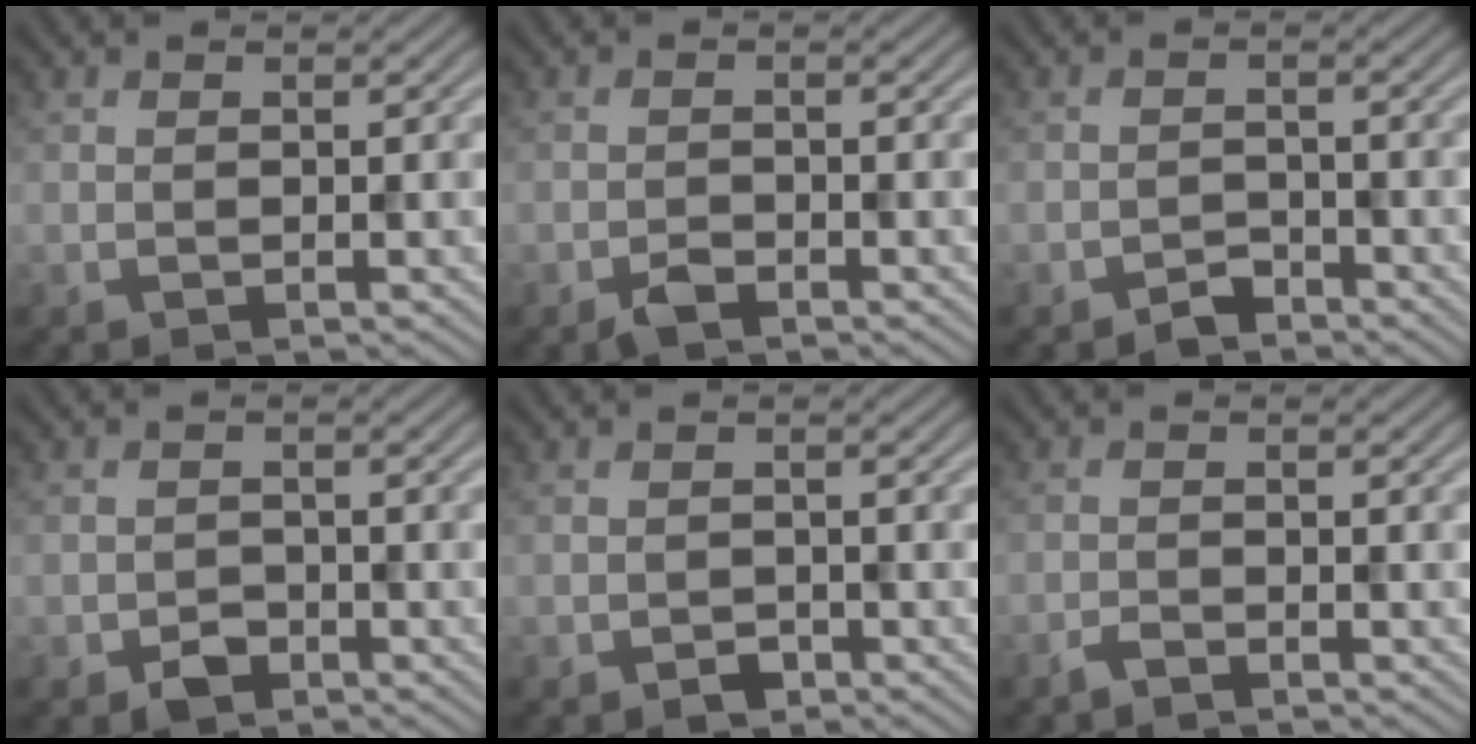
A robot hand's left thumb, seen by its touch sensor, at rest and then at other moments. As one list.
[{"total": 1.6, "force": [-1.2, 0.7, 0.8], "torque": [-0.014, 0.000, -0.026]}, {"total": 1.9, "force": [-1.6, 0.8, 0.5], "torque": [-0.004, 0.004, -0.034]}, {"total": 2.2, "force": [-1.5, 1.4, 0.8], "torque": [-0.011, 0.000, -0.031]}, {"total": 1.3, "force": [-0.9, 0.8, 0.5], "torque": [-0.007, -0.002, -0.018]}, {"total": 1.3, "force": [-1.1, 0.2, 0.5], "torque": [-0.012, 0.000, -0.026]}]